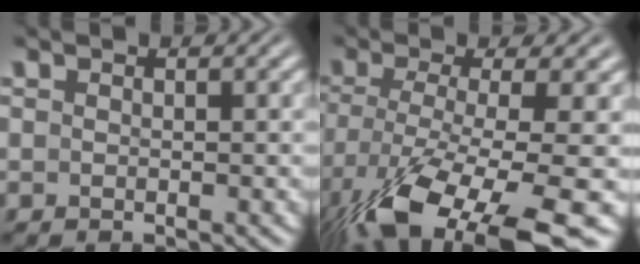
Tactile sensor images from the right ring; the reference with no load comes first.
{"total": 11.0, "force": [-4.7, 4.8, 8.7], "torque": [-0.173, -0.057, -0.037]}